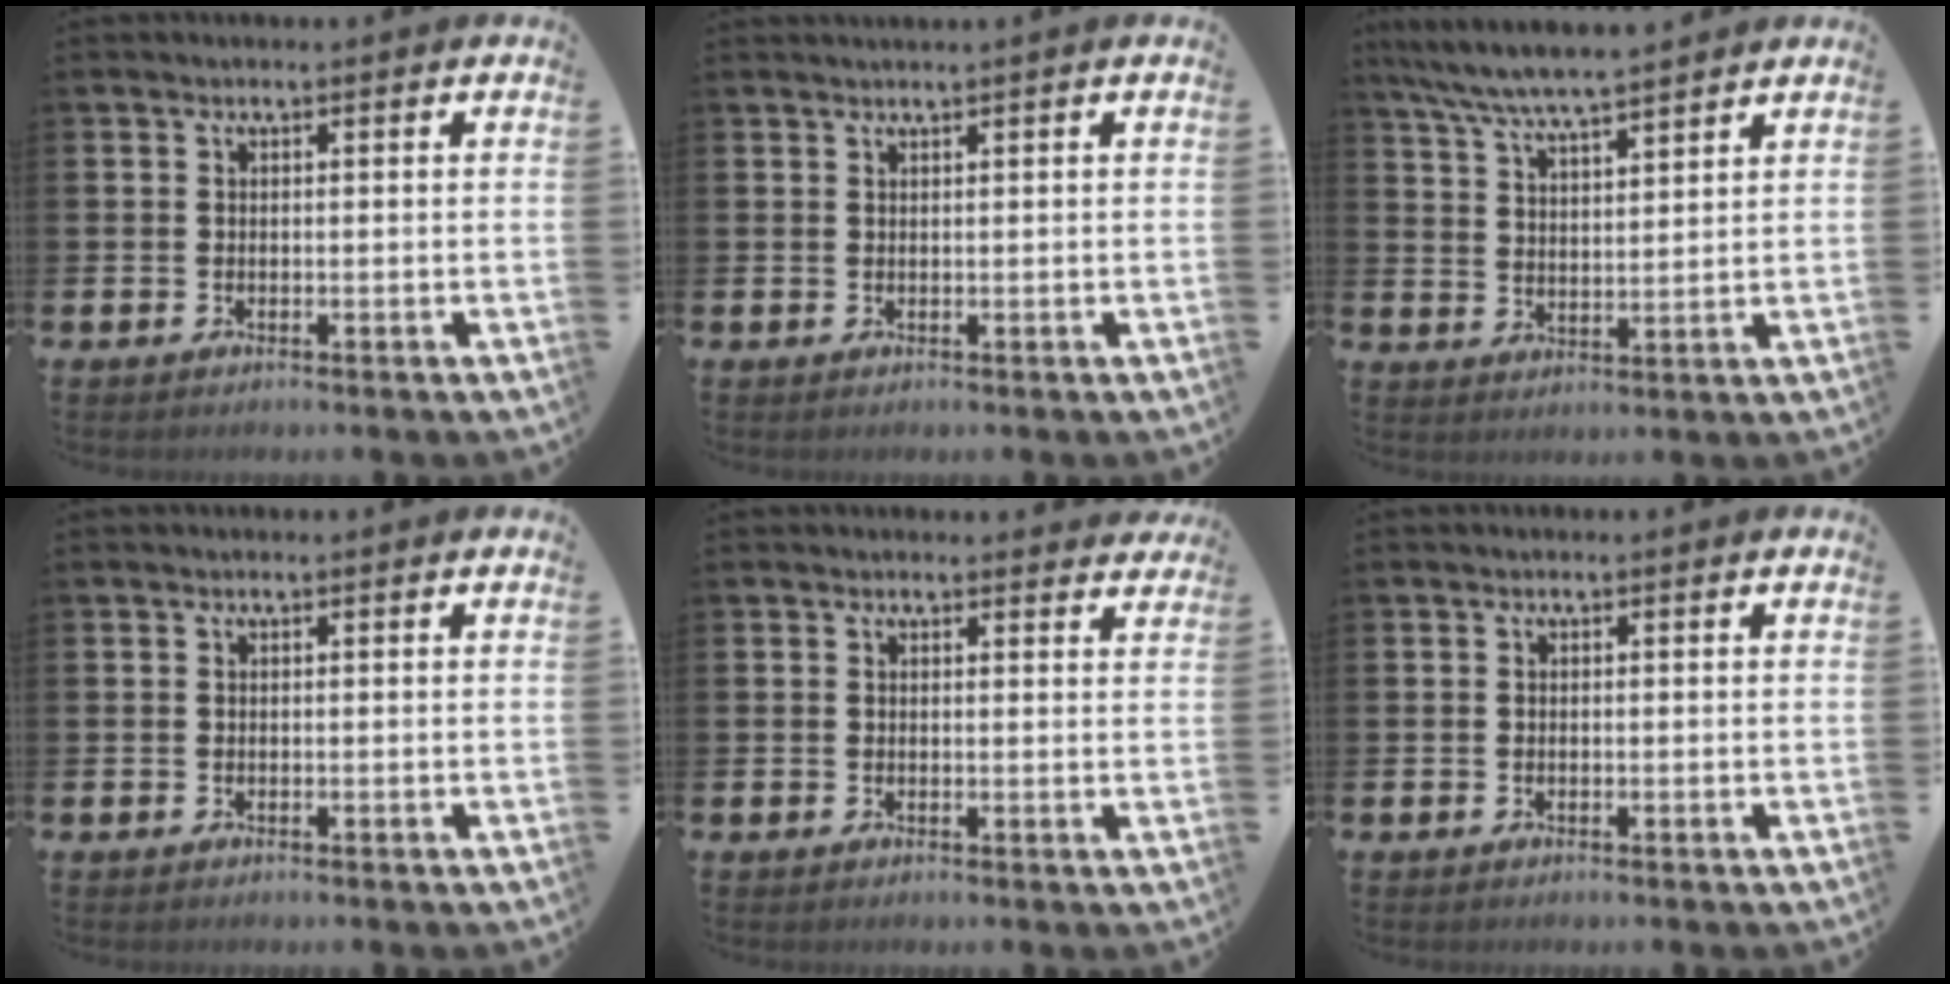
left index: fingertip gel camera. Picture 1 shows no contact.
{"total": 0.6, "force": [0.5, -0.2, 0.3], "torque": [-0.004, 0.000, 0.010]}
{"total": 6.6, "force": [6.4, 0.1, 1.8], "torque": [-0.060, -0.032, 0.115]}
{"total": 0.0}
{"total": 1.3, "force": [1.2, 0.3, 0.0], "torque": [0.012, -0.005, 0.019]}
{"total": 0.0}